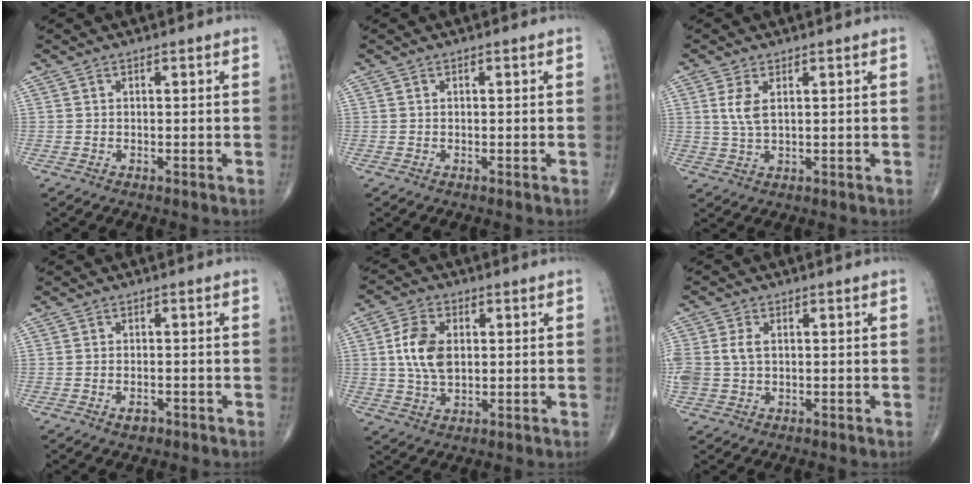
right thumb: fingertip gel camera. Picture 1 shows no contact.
{"total": 0.0}
{"total": 4.1, "force": [1.3, 1.8, 3.4], "torque": [-0.075, -0.003, 0.032]}
{"total": 2.0, "force": [-1.2, 1.1, 1.2], "torque": [-0.018, 0.004, -0.017]}
{"total": 8.8, "force": [1.2, 5.5, 6.8], "torque": [-0.126, -0.001, 0.024]}
{"total": 5.5, "force": [0.6, 3.9, 3.9], "torque": [-0.097, 0.010, 0.015]}